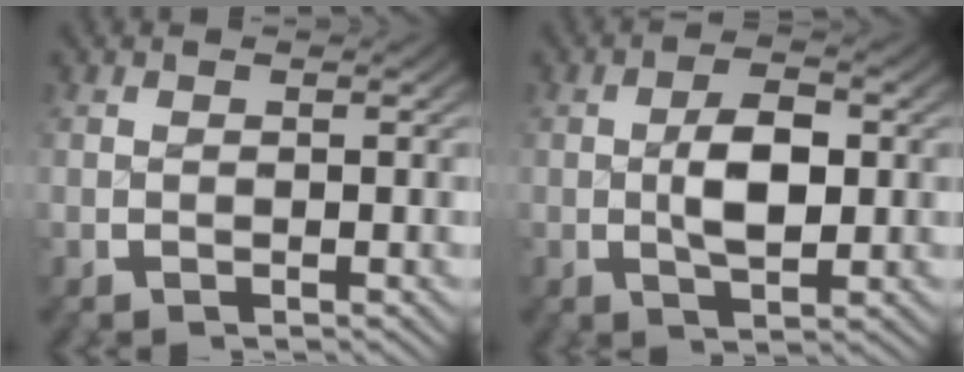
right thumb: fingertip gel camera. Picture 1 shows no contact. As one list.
[{"total": 4.6, "force": [-0.1, 2.6, 3.8], "torque": [-0.073, -0.009, 0.003]}]